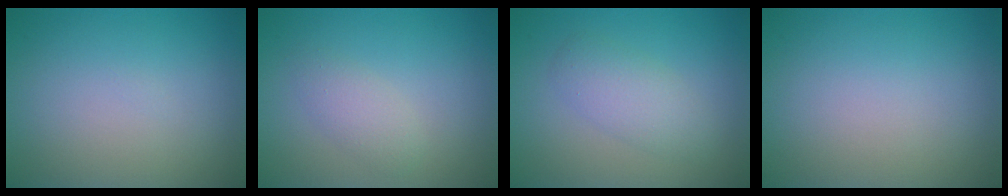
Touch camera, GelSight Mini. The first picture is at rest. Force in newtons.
{"total": 1.9, "press": 1.9, "slide": 0.1}
{"total": 2.9, "press": 2.9, "slide": 0.0}
{"total": 0.0}